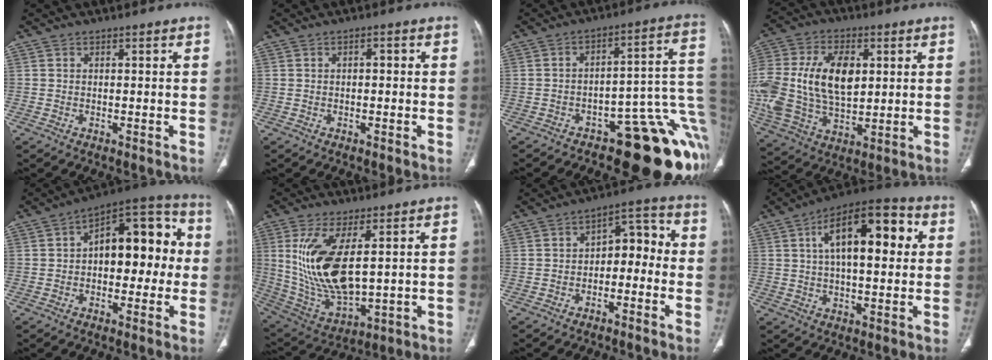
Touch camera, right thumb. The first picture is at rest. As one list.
[{"total": 1.2, "force": [0.1, 0.7, 1.0], "torque": [-0.013, 0.003, -0.002]}, {"total": 19.5, "force": [-8.2, 7.5, 16.0], "torque": [-0.095, 0.081, -0.104]}, {"total": 23.1, "force": [3.0, 14.2, 17.9], "torque": [-0.394, -0.003, 0.062]}, {"total": 16.7, "force": [0.9, 9.4, 13.7], "torque": [-0.144, 0.048, 0.004]}, {"total": 16.5, "force": [3.6, 6.9, 14.6], "torque": [-0.294, -0.025, 0.091]}, {"total": 7.7, "force": [-1.8, 5.0, 5.6], "torque": [-0.047, 0.047, -0.037]}, {"total": 17.3, "force": [4.3, 7.7, 14.9], "torque": [-0.209, 0.020, 0.059]}]